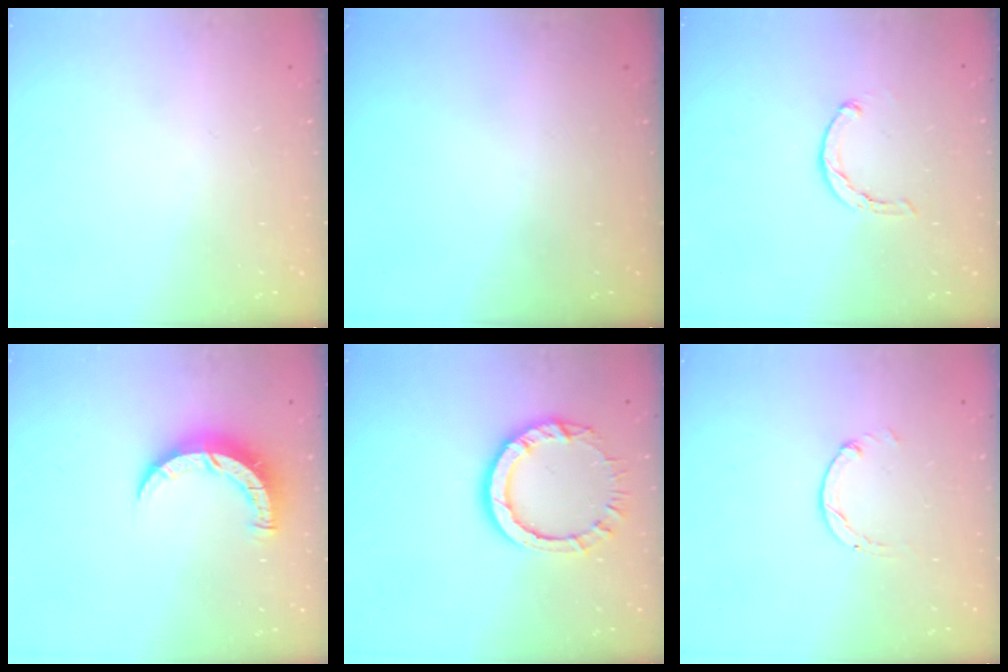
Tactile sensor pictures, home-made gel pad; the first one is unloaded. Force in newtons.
{"total": 0.0}
{"total": 1.1, "press": 1.1, "slide": 0.2}
{"total": 7.5, "press": 7.5, "slide": 0.5}
{"total": 8.7, "press": 8.6, "slide": 0.7}
{"total": 0.0}